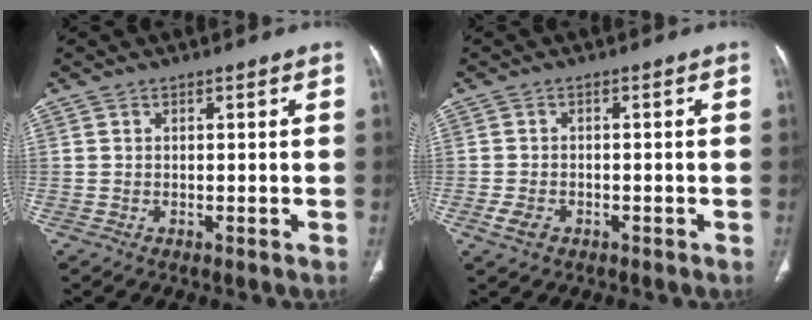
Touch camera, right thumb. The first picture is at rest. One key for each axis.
{"total": 2.9, "fx": -1.4, "fy": 1.9, "fz": 1.7, "tx": -0.034, "ty": 0.002, "tz": -0.024}